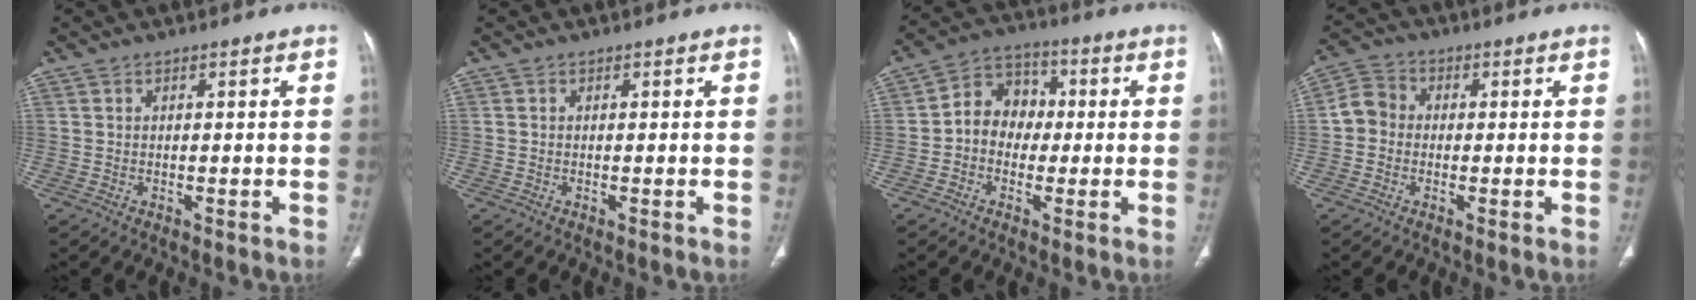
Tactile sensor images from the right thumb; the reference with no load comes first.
{"total": 0.0}
{"total": 8.9, "force": [-0.4, 7.5, 4.8], "torque": [-0.047, 0.032, -0.023]}
{"total": 5.1, "force": [-0.5, 4.6, 2.2], "torque": [-0.029, 0.016, -0.021]}